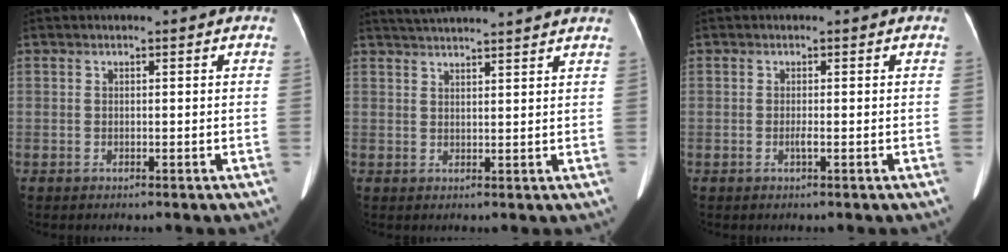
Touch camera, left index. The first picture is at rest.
{"total": 11.5, "force": [10.7, -0.3, 4.2], "torque": [-0.075, 0.029, 0.145]}
{"total": 0.8, "force": [-0.2, -0.1, 0.7], "torque": [-0.017, -0.001, -0.004]}